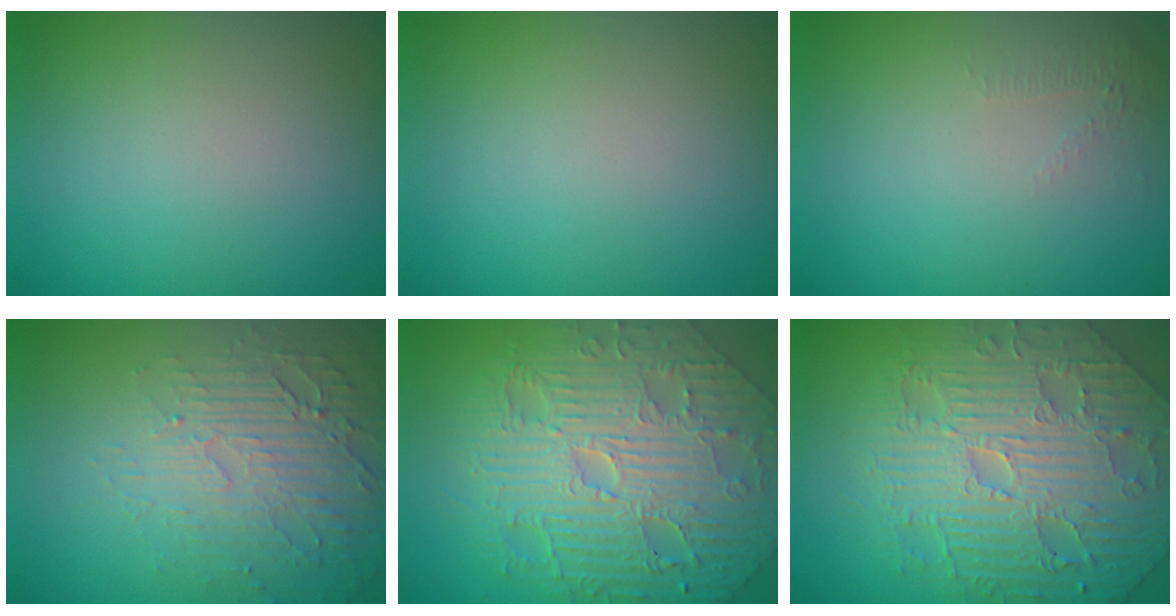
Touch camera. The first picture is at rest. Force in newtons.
{"total": 0.0}
{"total": 0.5, "press": 0.2, "slide": 0.5}
{"total": 5.5, "press": 3.3, "slide": 4.4}
{"total": 11.9, "press": 7.8, "slide": 9.0}
{"total": 8.4, "press": 6.7, "slide": 5.2}